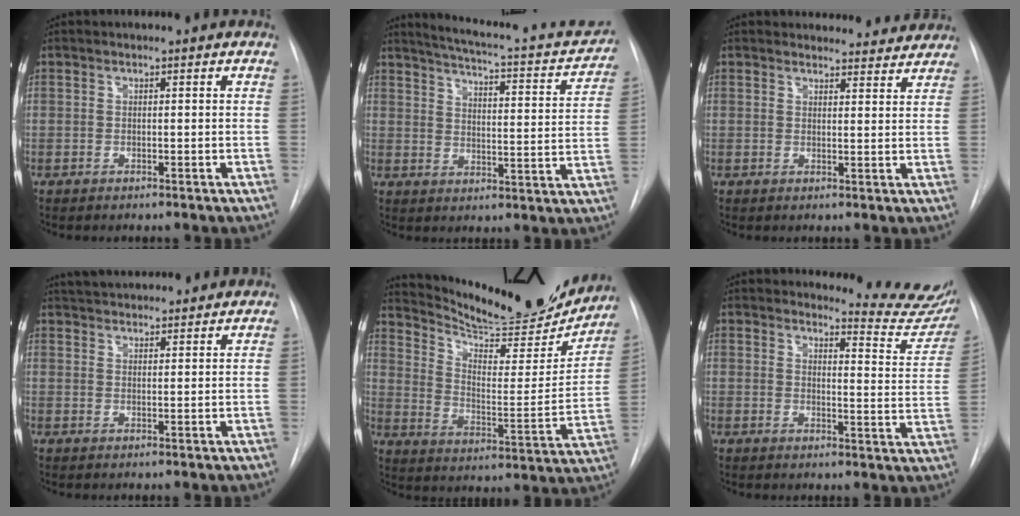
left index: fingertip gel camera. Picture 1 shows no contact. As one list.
[{"total": 18.9, "force": [16.8, 3.2, 8.0], "torque": [-0.109, -0.022, 0.207]}, {"total": 9.3, "force": [8.9, 2.4, 0.4], "torque": [0.023, 0.002, 0.087]}, {"total": 11.2, "force": [10.5, 2.1, 3.4], "torque": [-0.052, 0.033, 0.148]}, {"total": 22.6, "force": [21.0, 4.2, 7.0], "torque": [-0.115, -0.062, 0.293]}, {"total": 11.4, "force": [11.3, 0.9, 0.6], "torque": [0.012, -0.096, 0.106]}]